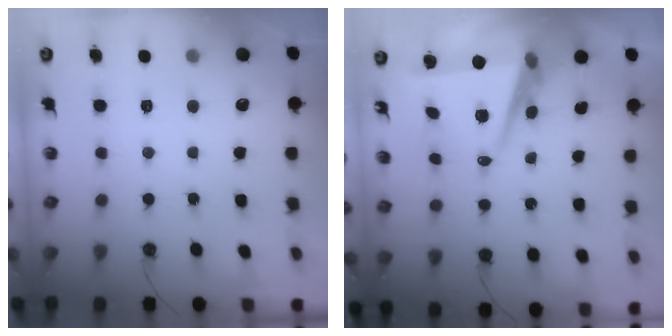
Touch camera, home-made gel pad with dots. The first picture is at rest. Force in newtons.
{"total": 9.2, "press": 8.2, "slide": 4.2}